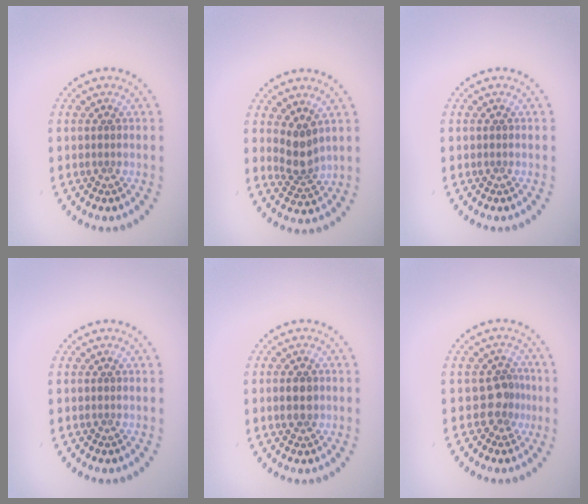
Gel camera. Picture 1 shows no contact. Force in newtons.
{"total": 2.7, "press": 2.1, "slide": 1.7}
{"total": 0.0}
{"total": 0.0}
{"total": 2.2, "press": 2.2, "slide": 0.1}
{"total": 2.2, "press": 1.7, "slide": 1.5}